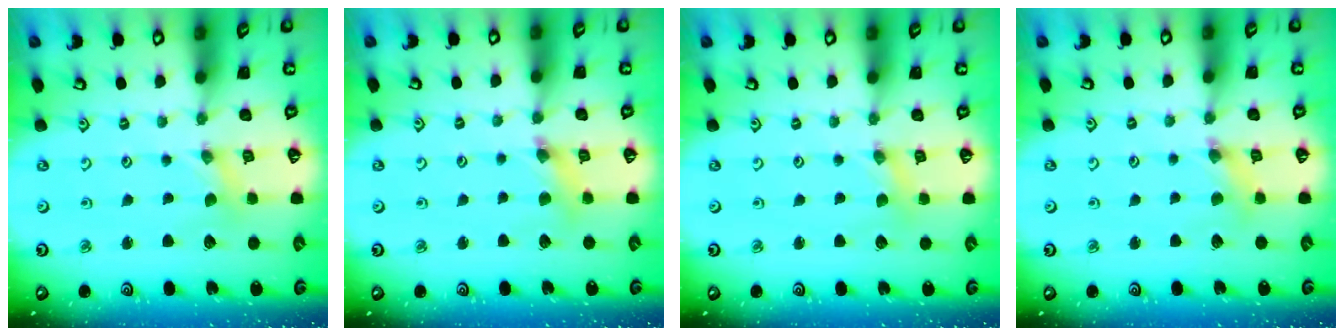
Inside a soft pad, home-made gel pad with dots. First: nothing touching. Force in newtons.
{"total": 6.2, "press": 6.2, "slide": 0.6}
{"total": 1.1, "press": 1.1, "slide": 0.2}
{"total": 3.2, "press": 3.2, "slide": 0.4}